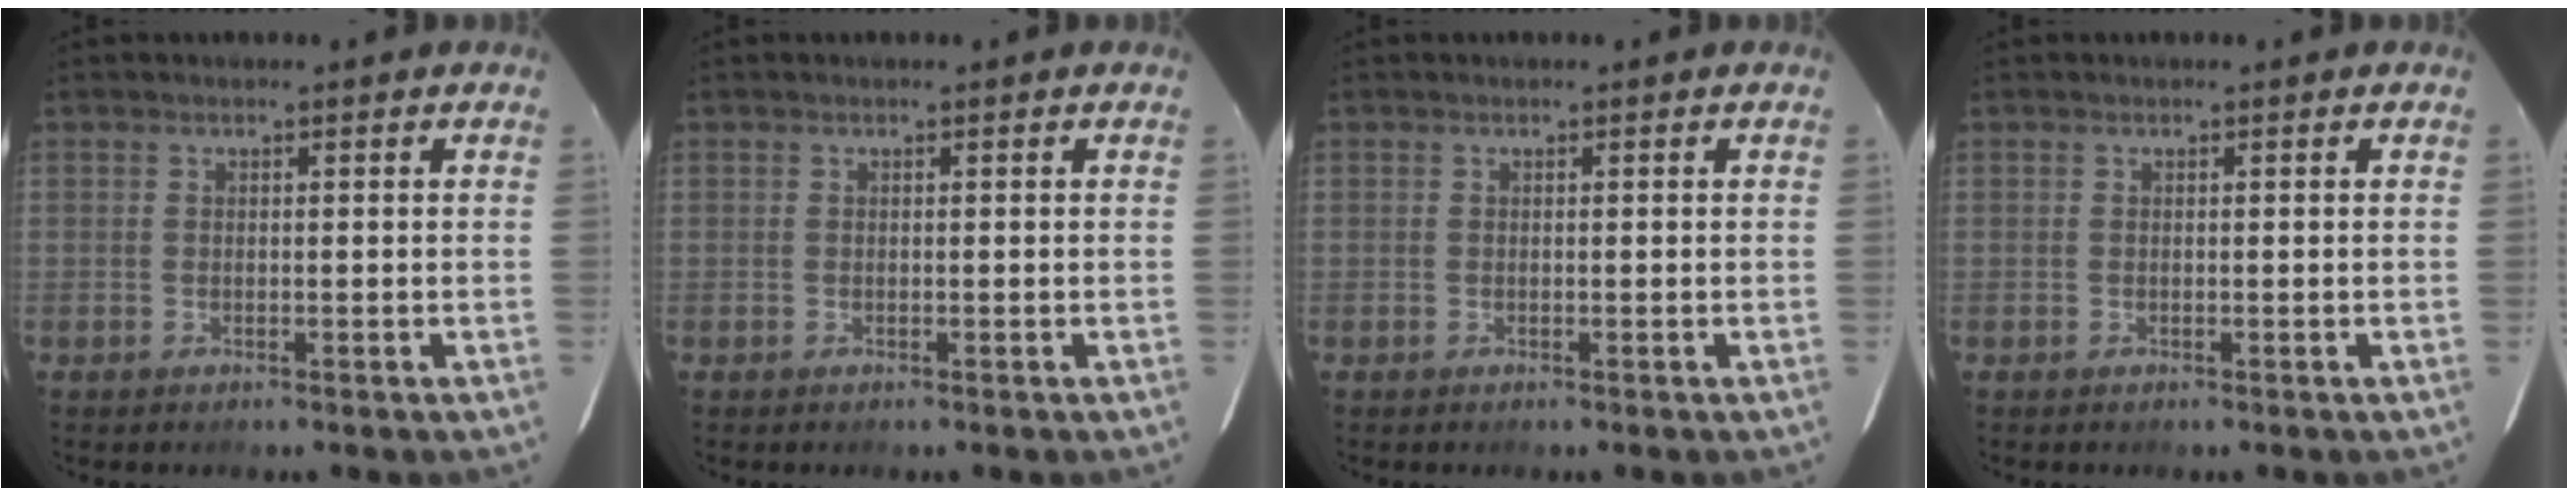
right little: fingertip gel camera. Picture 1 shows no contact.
{"total": 0.0}
{"total": 0.0}
{"total": 0.0}